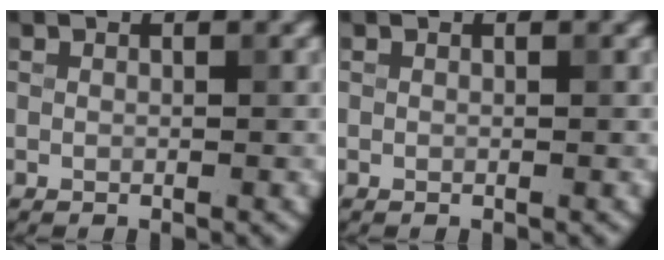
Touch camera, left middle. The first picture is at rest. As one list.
[{"total": 0.0}]